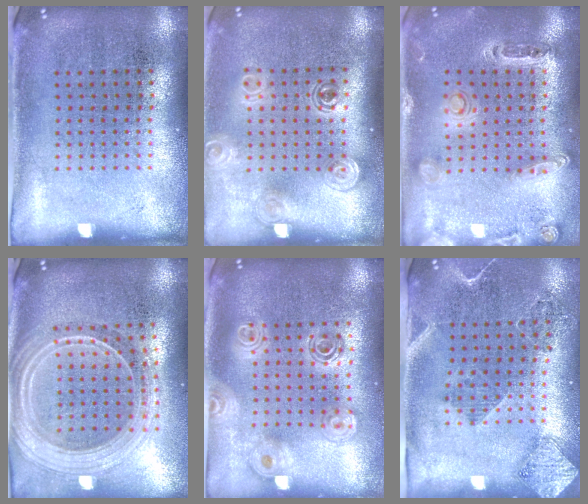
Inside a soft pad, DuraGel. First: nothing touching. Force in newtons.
{"total": 1.6, "press": 1.3, "slide": 0.9}
{"total": 1.0, "press": 1.0, "slide": 0.3}
{"total": 2.6, "press": 2.2, "slide": 1.4}
{"total": 1.8, "press": 1.6, "slide": 0.9}
{"total": 1.8, "press": 1.7, "slide": 0.8}